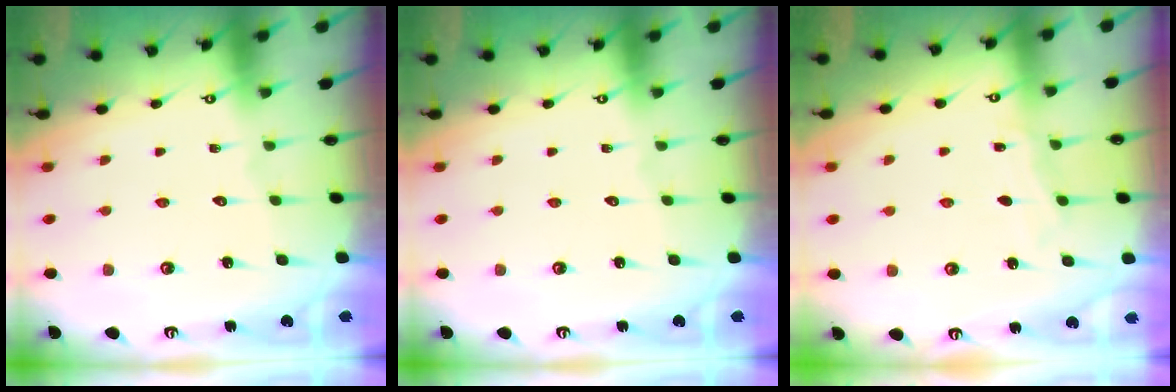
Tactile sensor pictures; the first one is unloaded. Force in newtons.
{"total": 0.0}
{"total": 4.0, "press": 3.9, "slide": 0.5}